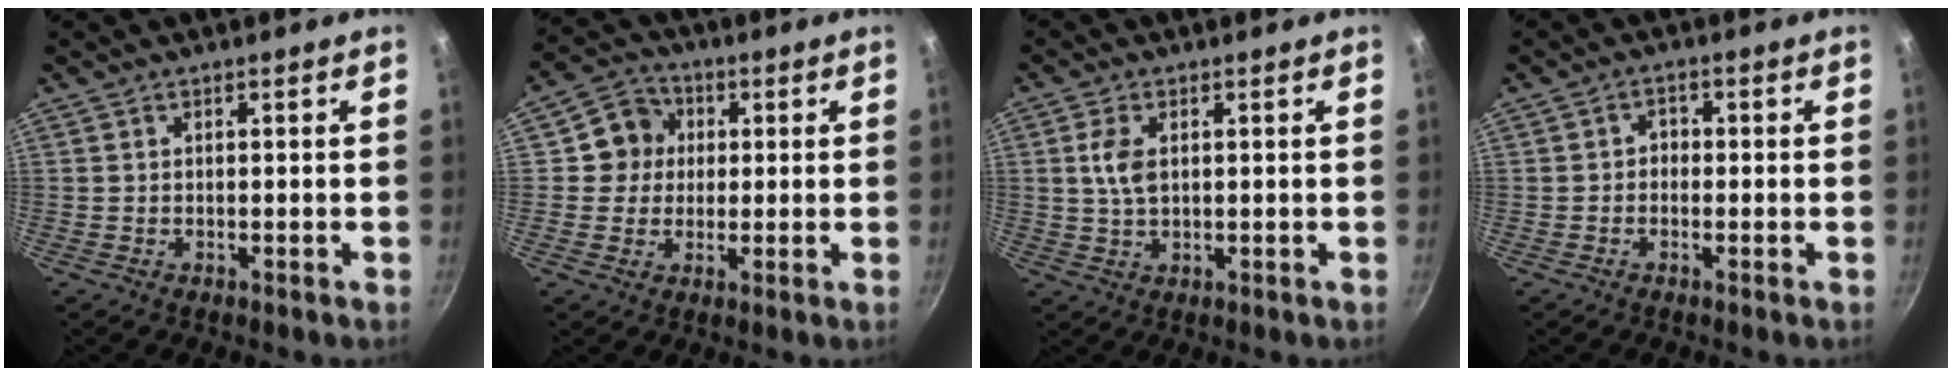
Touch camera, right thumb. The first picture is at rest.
{"total": 7.2, "force": [1.1, 6.9, 2.1], "torque": [0.010, 0.013, 0.004]}
{"total": 4.8, "force": [1.0, 2.7, 3.8], "torque": [-0.074, 0.001, 0.019]}
{"total": 2.1, "force": [-0.5, 1.8, 1.0], "torque": [-0.004, 0.012, -0.013]}